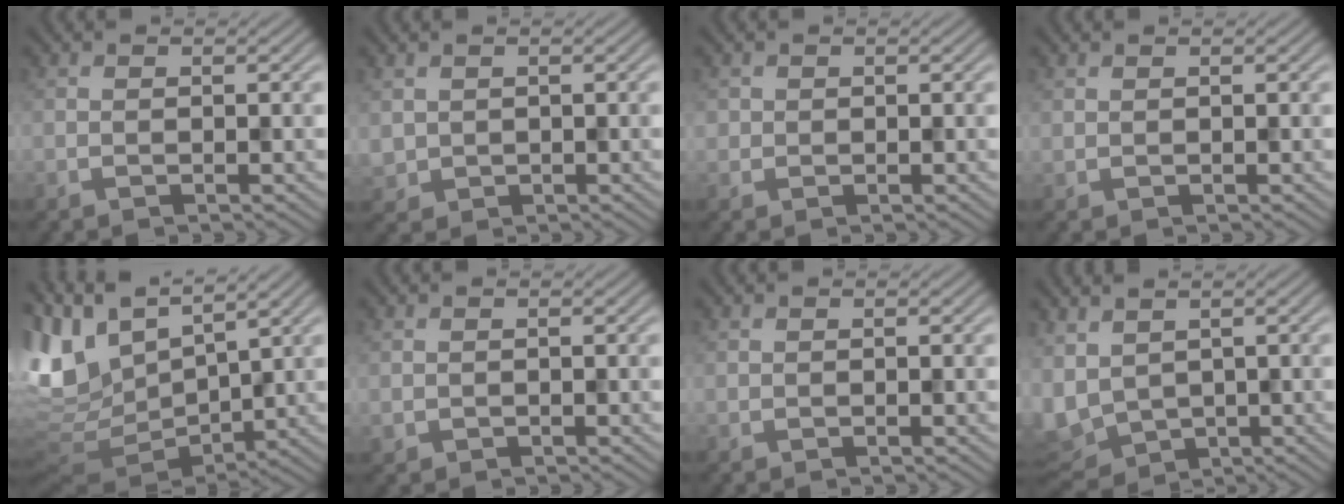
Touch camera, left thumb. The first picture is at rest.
{"total": 1.8, "force": [0.7, 1.6, 0.5], "torque": [-0.023, -0.006, 0.017]}
{"total": 1.0, "force": [0.3, 0.9, 0.1], "torque": [0.000, -0.004, 0.005]}
{"total": 0.6, "force": [0.5, 0.1, 0.1], "torque": [-0.007, -0.001, 0.015]}
{"total": 9.5, "force": [3.2, 5.1, 7.3], "torque": [-0.202, -0.002, 0.067]}
{"total": 0.6, "force": [0.3, 0.5, 0.1], "torque": [-0.005, -0.004, 0.010]}
{"total": 0.0}
{"total": 7.5, "force": [1.0, 4.8, 5.7], "torque": [-0.165, -0.010, 0.022]}